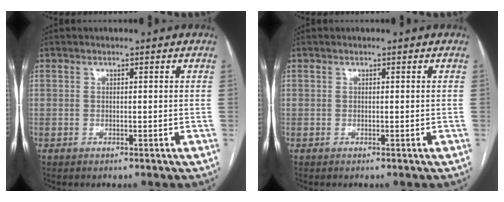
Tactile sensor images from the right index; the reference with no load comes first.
{"total": 0.0}